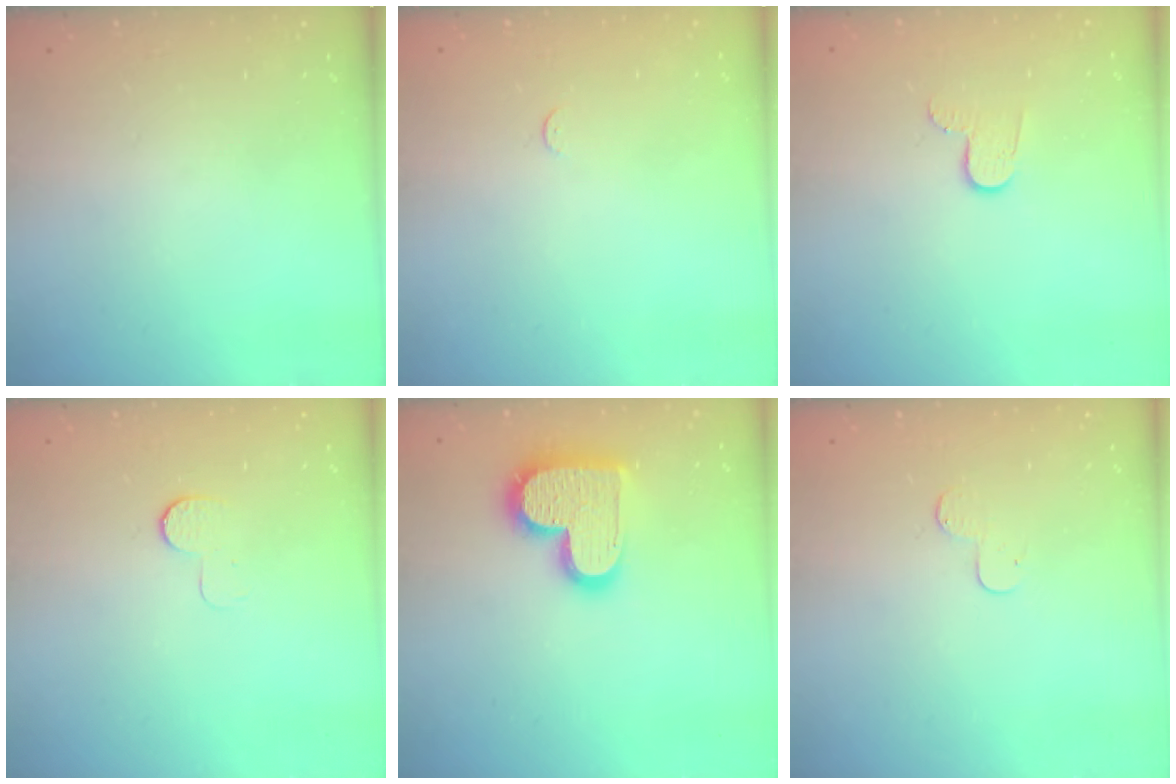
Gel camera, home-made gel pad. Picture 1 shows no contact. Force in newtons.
{"total": 2.3, "press": 2.3, "slide": 0.3}
{"total": 4.6, "press": 4.6, "slide": 0.5}
{"total": 5.7, "press": 5.6, "slide": 0.6}
{"total": 16.0, "press": 16.0, "slide": 1.1}
{"total": 3.7, "press": 3.7, "slide": 0.3}